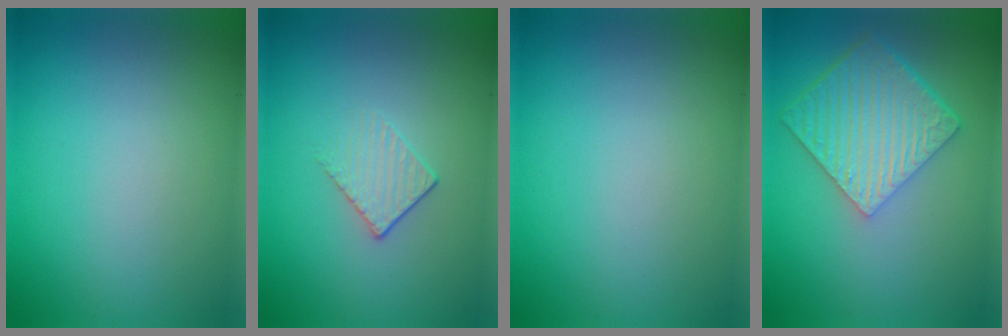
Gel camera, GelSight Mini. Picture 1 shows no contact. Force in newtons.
{"total": 1.5, "press": 0.9, "slide": 1.2}
{"total": 0.0}
{"total": 7.0, "press": 4.9, "slide": 5.0}